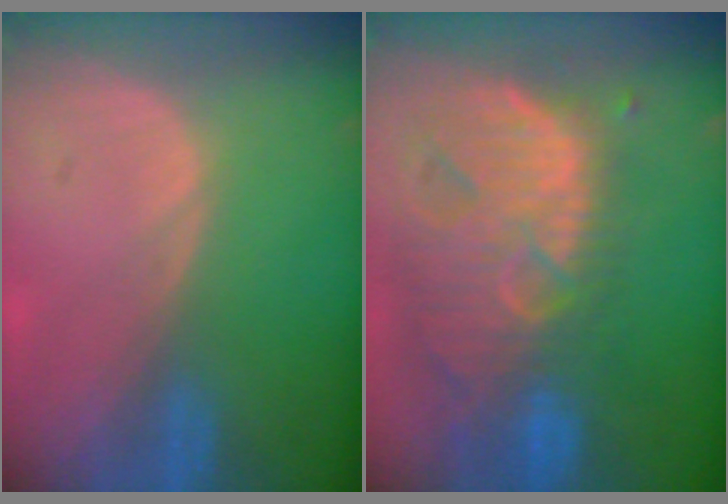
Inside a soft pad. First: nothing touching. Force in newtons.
{"total": 13.4, "press": 11.5, "slide": 6.9}